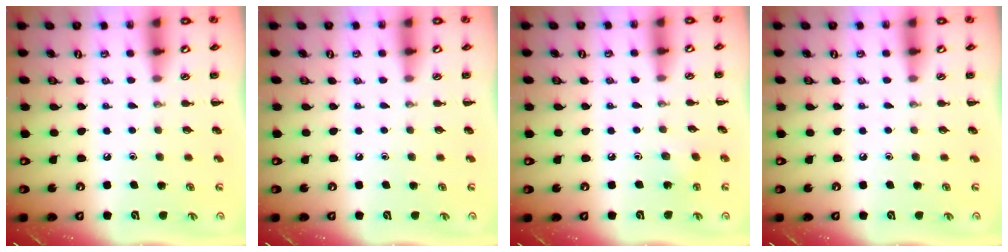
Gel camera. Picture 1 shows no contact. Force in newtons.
{"total": 0.0}
{"total": 2.8, "press": 2.7, "slide": 0.8}
{"total": 0.0}